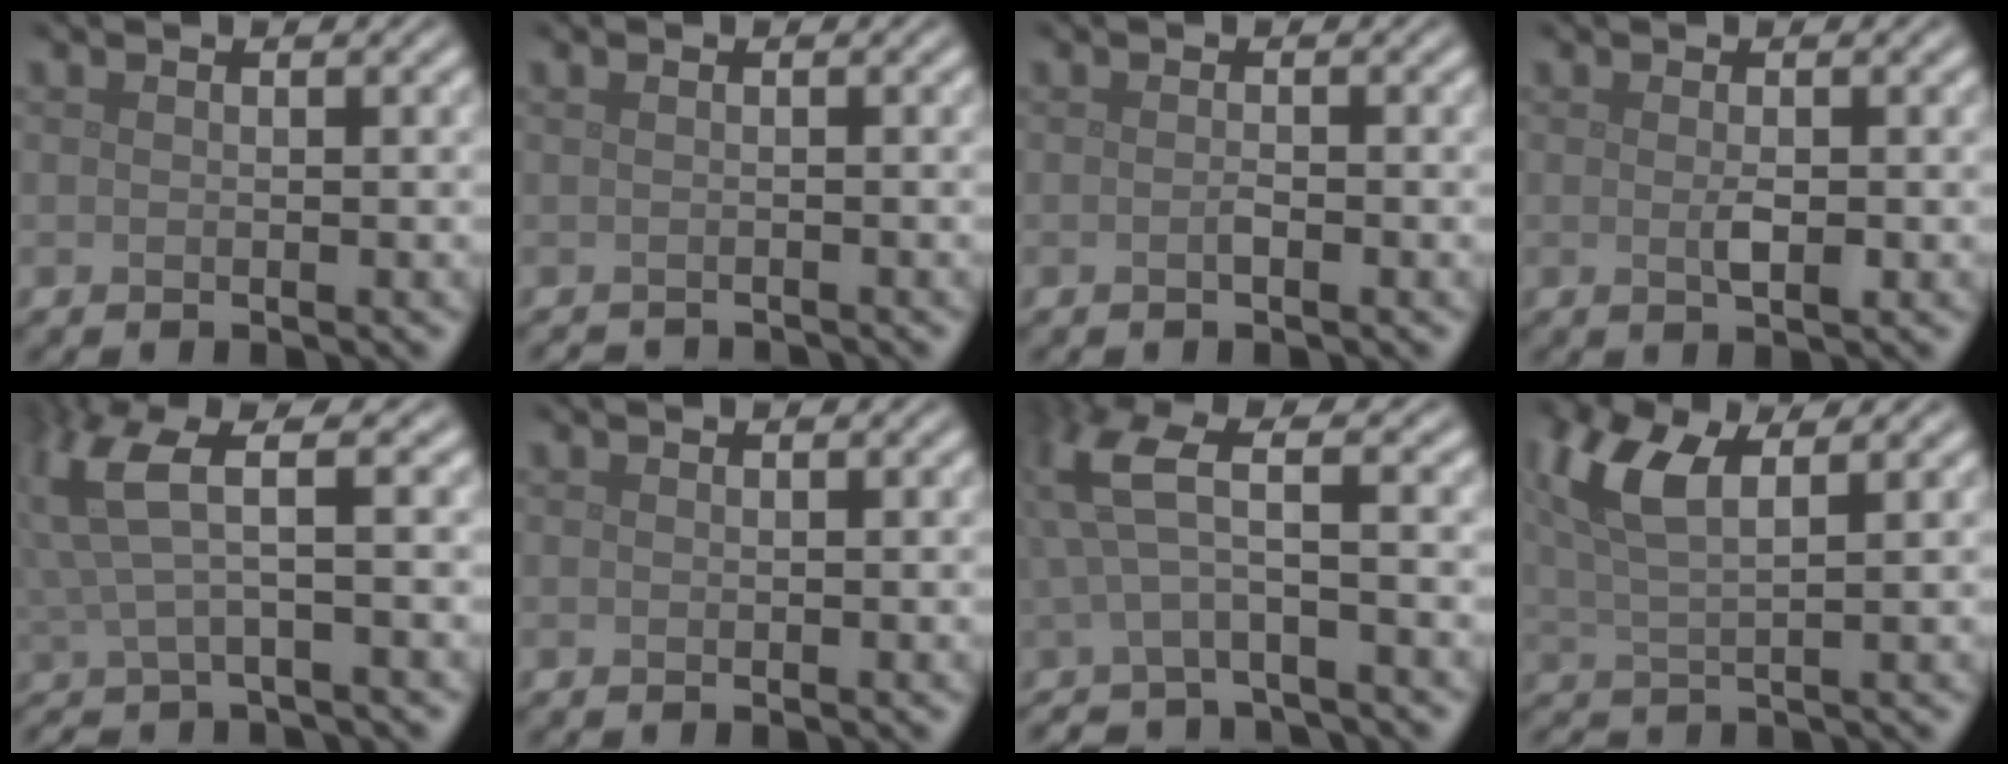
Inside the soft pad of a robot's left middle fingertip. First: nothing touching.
{"total": 1.7, "force": [-1.5, 0.3, 0.7], "torque": [-0.004, -0.007, -0.028]}
{"total": 0.7, "force": [-0.3, 0.1, 0.6], "torque": [-0.013, 0.001, -0.006]}
{"total": 1.5, "force": [-0.1, 0.4, 1.5], "torque": [-0.029, -0.005, -0.001]}
{"total": 4.2, "force": [1.1, 0.5, 4.0], "torque": [-0.093, 0.007, 0.015]}
{"total": 0.0}
{"total": 3.8, "force": [-0.3, 0.9, 3.6], "torque": [-0.090, -0.002, -0.012]}
{"total": 6.1, "force": [2.6, 2.4, 5.0], "torque": [-0.118, 0.011, 0.050]}